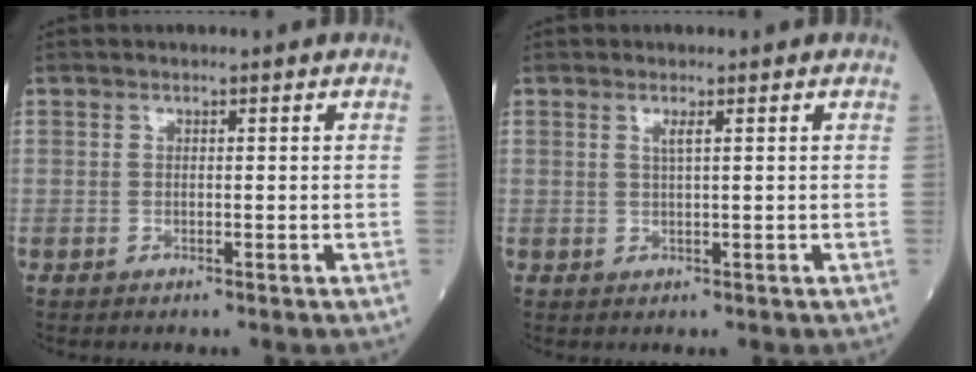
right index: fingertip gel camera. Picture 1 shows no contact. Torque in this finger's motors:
{"motor_torque": [-0.03, 0.03, 0.00, 0.02]}